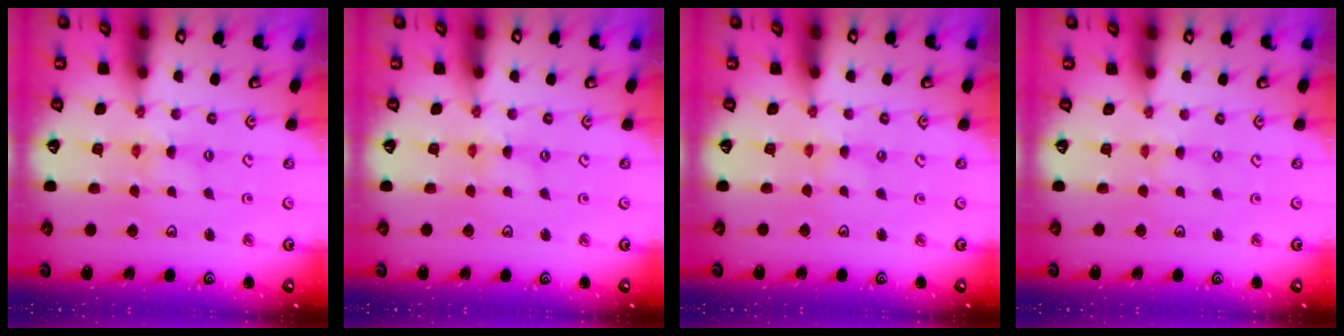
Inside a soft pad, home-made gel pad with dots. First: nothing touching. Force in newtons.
{"total": 0.6, "press": 0.6, "slide": 0.2}
{"total": 0.9, "press": 0.8, "slide": 0.2}
{"total": 0.8, "press": 0.8, "slide": 0.3}